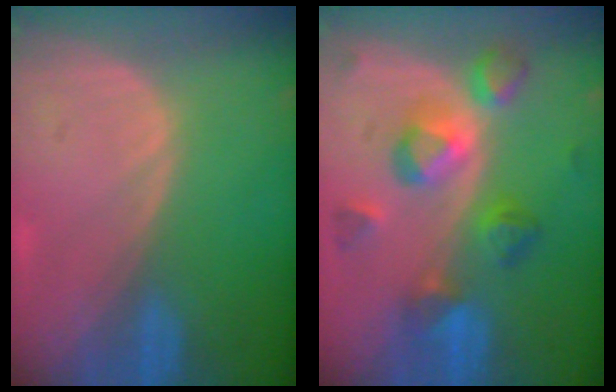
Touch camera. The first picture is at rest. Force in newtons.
{"total": 8.2, "press": 8.2, "slide": 0.3}